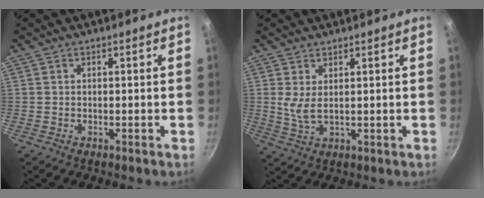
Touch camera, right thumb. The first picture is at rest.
{"total": 3.8, "force": [1.3, 1.3, 3.3], "torque": [-0.063, -0.015, 0.031]}